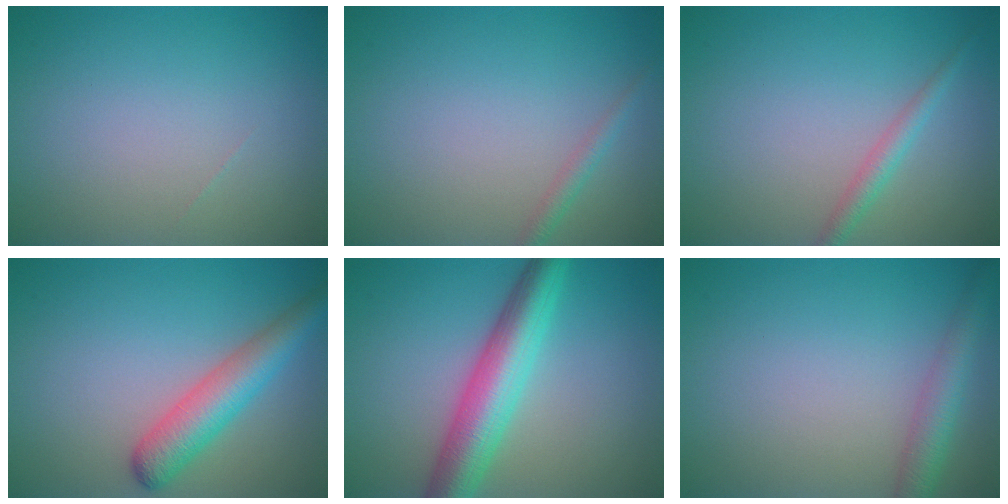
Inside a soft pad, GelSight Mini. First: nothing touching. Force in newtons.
{"total": 1.2, "press": 1.2, "slide": 0.1}
{"total": 1.7, "press": 1.7, "slide": 0.1}
{"total": 4.7, "press": 4.7, "slide": 0.2}
{"total": 6.6, "press": 6.6, "slide": 0.3}
{"total": 3.0, "press": 3.0, "slide": 0.1}